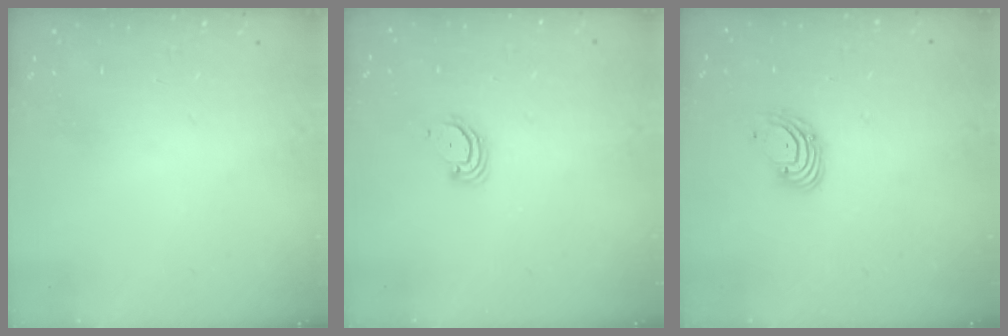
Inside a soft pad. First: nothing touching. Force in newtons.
{"total": 3.5, "press": 3.5, "slide": 0.3}
{"total": 3.9, "press": 3.9, "slide": 0.6}